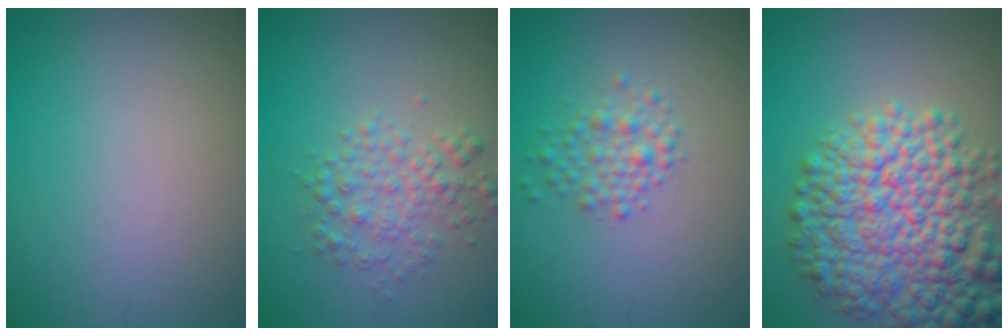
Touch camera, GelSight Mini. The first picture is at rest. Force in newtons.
{"total": 2.9, "press": 2.9, "slide": 0.0}
{"total": 2.2, "press": 2.2, "slide": 0.1}
{"total": 10.7, "press": 10.7, "slide": 0.4}